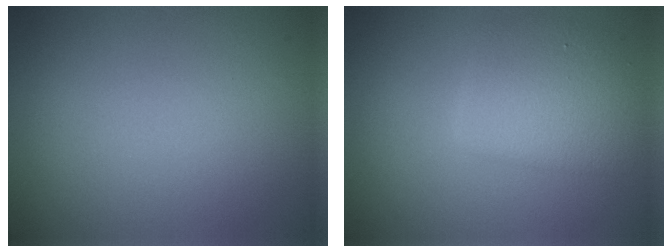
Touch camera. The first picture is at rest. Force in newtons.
{"total": 3.8, "press": 3.8, "slide": 0.2}